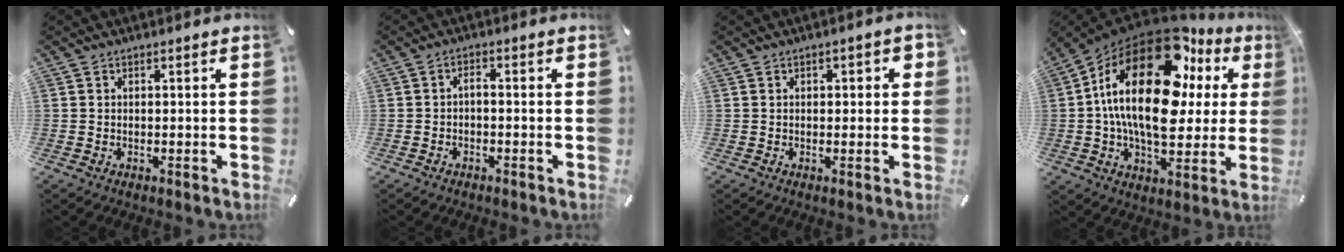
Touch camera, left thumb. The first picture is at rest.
{"total": 1.7, "force": [-0.9, 0.5, 1.4], "torque": [-0.025, 0.005, -0.018]}
{"total": 1.6, "force": [-0.1, 1.1, 1.1], "torque": [-0.012, 0.003, -0.005]}
{"total": 28.5, "force": [7.8, 15.2, 22.8], "torque": [-0.431, -0.040, 0.125]}